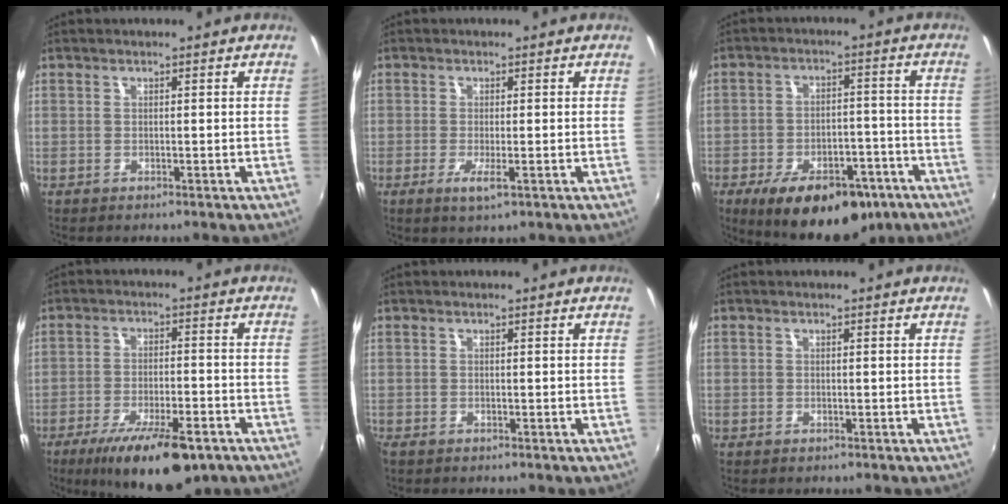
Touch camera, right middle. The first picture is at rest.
{"total": 3.0, "force": [-1.2, 0.4, 2.8], "torque": [-0.059, -0.011, -0.022]}
{"total": 17.5, "force": [-11.2, 8.2, 10.7], "torque": [-0.187, -0.010, -0.151]}
{"total": 15.7, "force": [-10.2, 4.6, 11.0], "torque": [-0.201, -0.034, -0.156]}
{"total": 0.9, "force": [-0.8, 0.4, 0.1], "torque": [-0.005, -0.005, -0.018]}
{"total": 0.7, "force": [-0.6, 0.5, 0.0], "torque": [-0.003, 0.003, -0.009]}